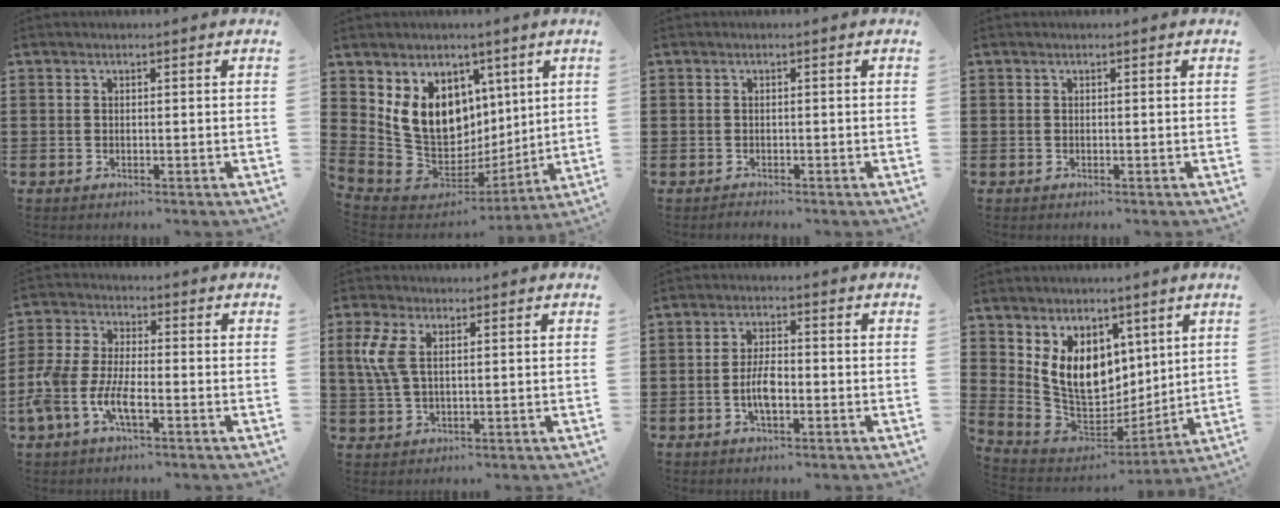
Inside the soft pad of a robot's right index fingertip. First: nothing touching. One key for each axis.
{"total": 12.0, "fx": 3.8, "fy": 9.8, "fz": 5.6, "tx": -0.148, "ty": -0.028, "tz": 0.084}
{"total": 0.6, "fx": -0.6, "fy": 0.1, "fz": -0.2, "tx": 0.002, "ty": 0.002, "tz": -0.014}
{"total": 0.0}
{"total": 6.8, "fx": -3.5, "fy": 2.4, "fz": 5.4, "tx": -0.148, "ty": -0.015, "tz": -0.074}
{"total": 5.7, "fx": 1.6, "fy": 2.6, "fz": 4.8, "tx": -0.130, "ty": -0.002, "tz": 0.019}
{"total": 4.8, "fx": -1.2, "fy": 1.9, "fz": 4.3, "tx": -0.097, "ty": -0.001, "tz": -0.026}
{"total": 11.2, "fx": 3.7, "fy": 8.5, "fz": 6.3, "tx": -0.149, "ty": -0.022, "tz": 0.074}